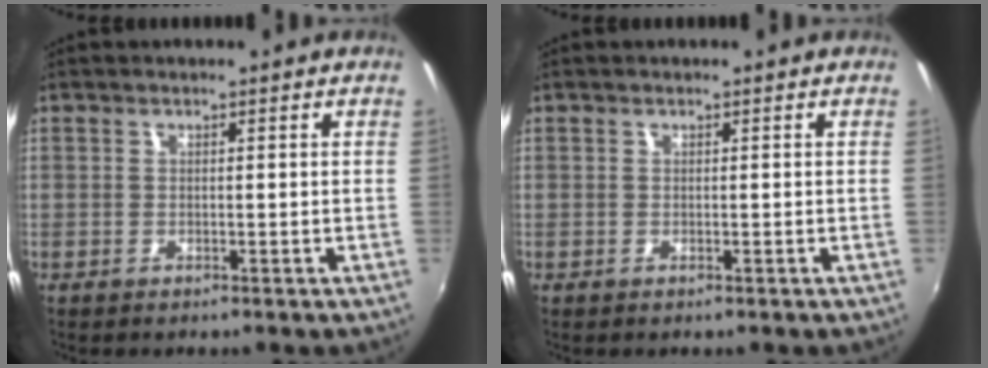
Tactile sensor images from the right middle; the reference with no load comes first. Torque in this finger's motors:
{"motor_torque": [0.71, -0.71, 0.13, 0.00]}